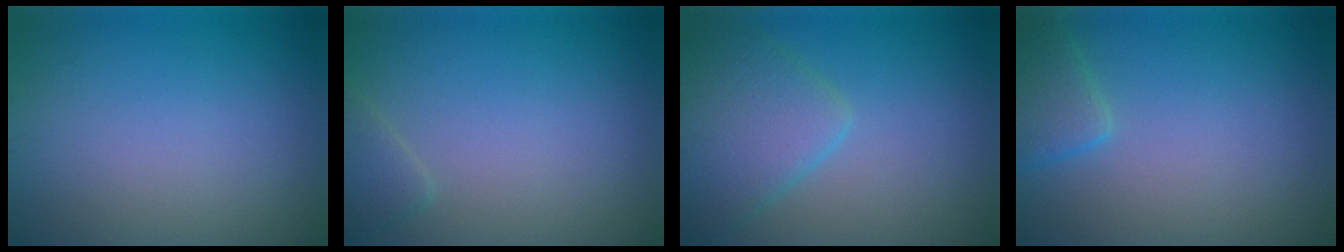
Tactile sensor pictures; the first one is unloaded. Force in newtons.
{"total": 1.5, "press": 1.5, "slide": 0.1}
{"total": 5.4, "press": 5.4, "slide": 0.3}
{"total": 2.9, "press": 2.9, "slide": 0.1}